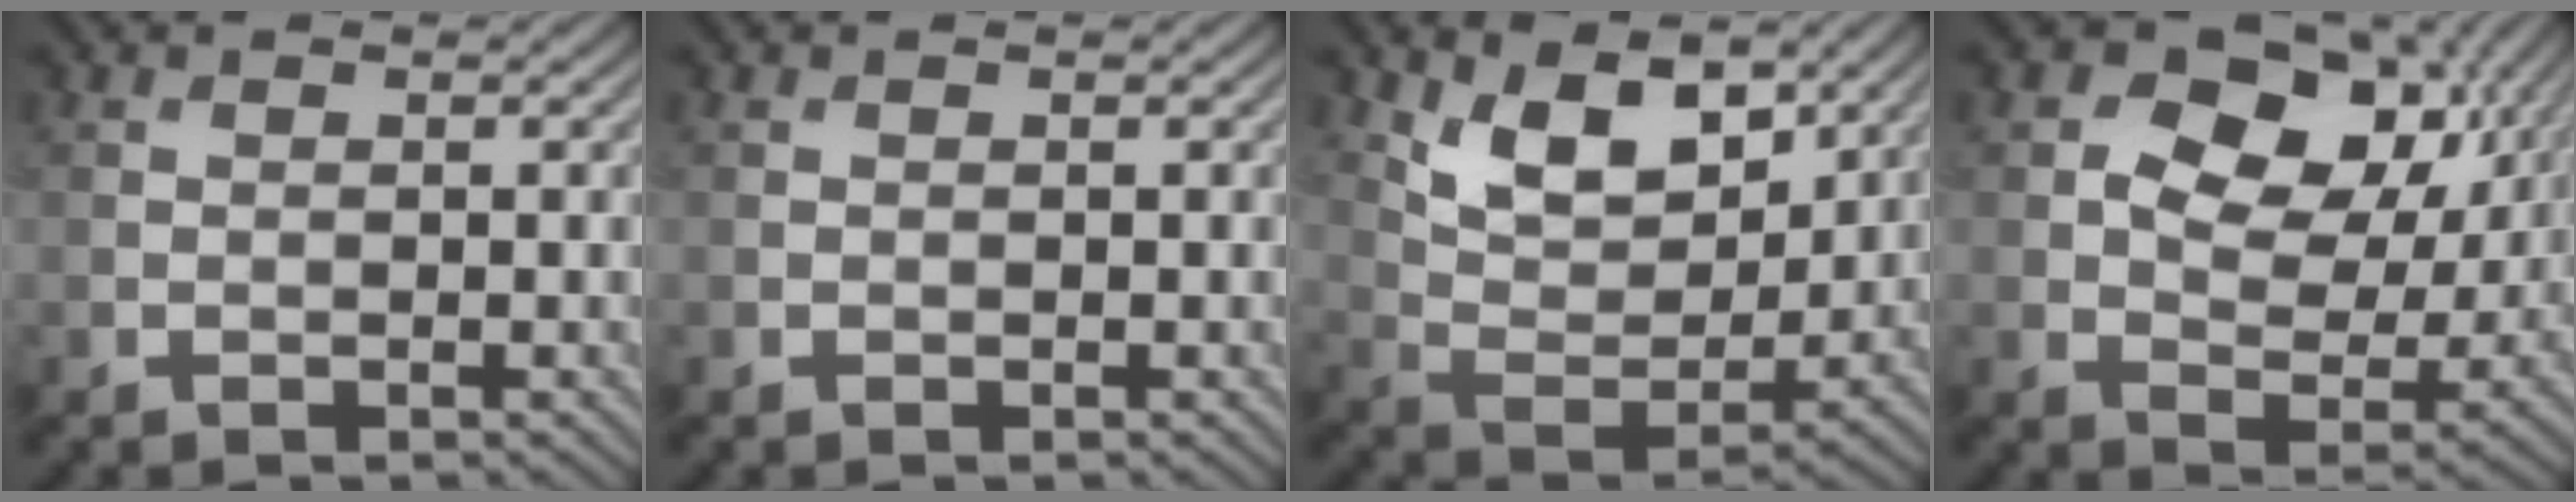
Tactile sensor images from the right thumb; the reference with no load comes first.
{"total": 0.0}
{"total": 9.0, "force": [5.4, 4.6, 5.6], "torque": [-0.115, -0.016, 0.097]}
{"total": 11.6, "force": [4.1, 7.7, 7.6], "torque": [-0.129, 0.005, 0.057]}